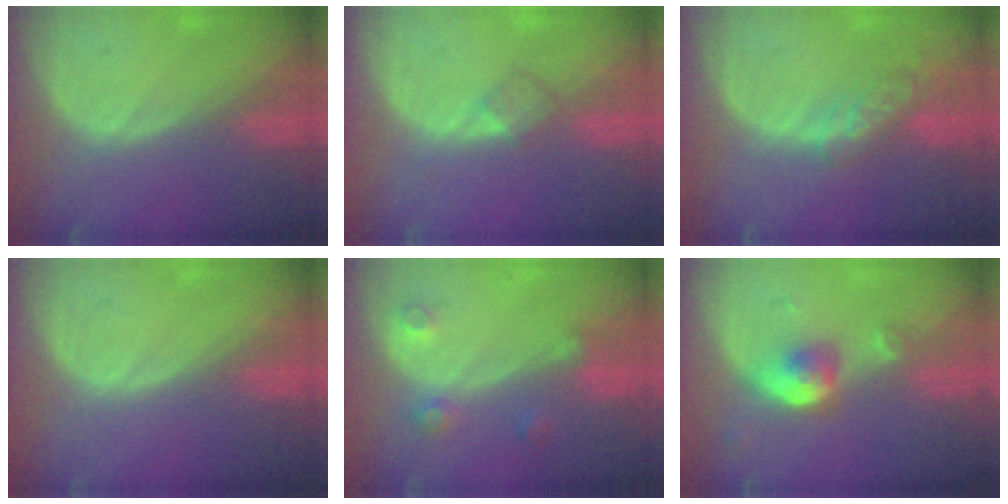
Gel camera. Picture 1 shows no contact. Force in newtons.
{"total": 2.0, "press": 2.0, "slide": 0.2}
{"total": 5.4, "press": 5.0, "slide": 2.1}
{"total": 0.0}
{"total": 3.6, "press": 3.3, "slide": 1.5}
{"total": 5.1, "press": 4.7, "slide": 2.0}